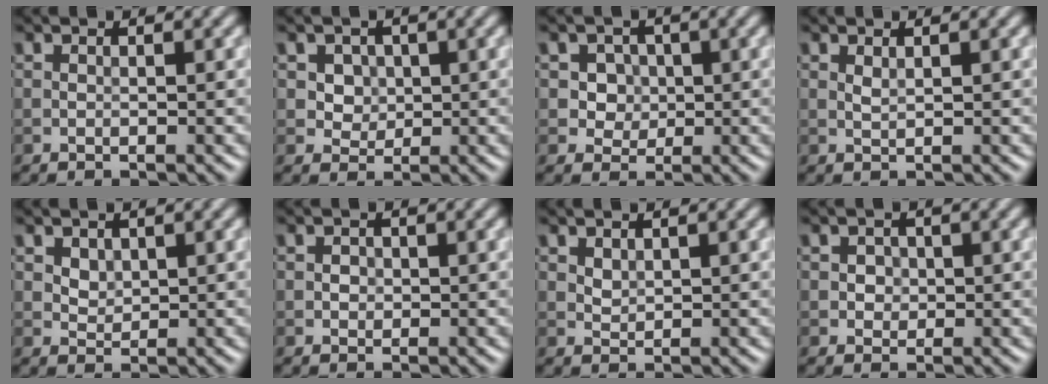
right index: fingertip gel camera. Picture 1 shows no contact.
{"total": 3.1, "force": [1.1, 2.5, 1.4], "torque": [-0.029, -0.003, 0.027]}
{"total": 3.1, "force": [0.8, 2.7, 1.3], "torque": [-0.016, -0.003, 0.014]}
{"total": 0.6, "force": [0.4, 0.2, 0.4], "torque": [-0.013, -0.001, 0.009]}
{"total": 1.4, "force": [0.7, 1.1, 0.6], "torque": [-0.011, -0.005, 0.019]}
{"total": 0.8, "force": [0.0, 0.8, 0.3], "torque": [-0.002, -0.002, -0.002]}
{"total": 1.0, "force": [0.6, 0.6, 0.4], "torque": [-0.012, -0.002, 0.016]}
{"total": 1.4, "force": [0.2, 1.2, 0.5], "torque": [0.001, 0.002, 0.004]}